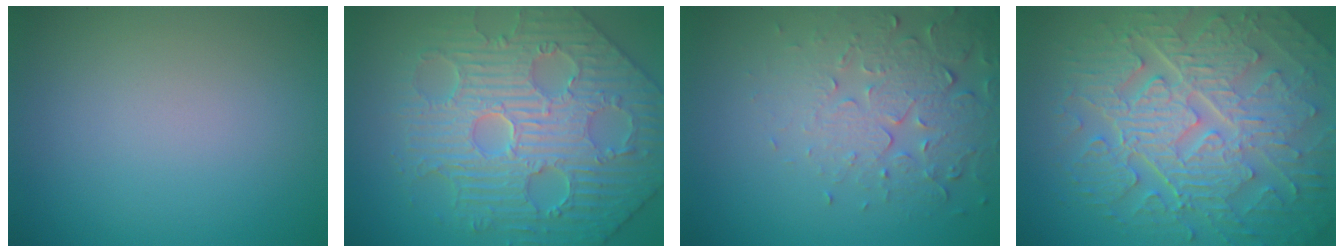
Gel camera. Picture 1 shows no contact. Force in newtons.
{"total": 7.6, "press": 6.3, "slide": 4.3}
{"total": 5.3, "press": 3.9, "slide": 3.6}
{"total": 10.3, "press": 6.9, "slide": 7.7}